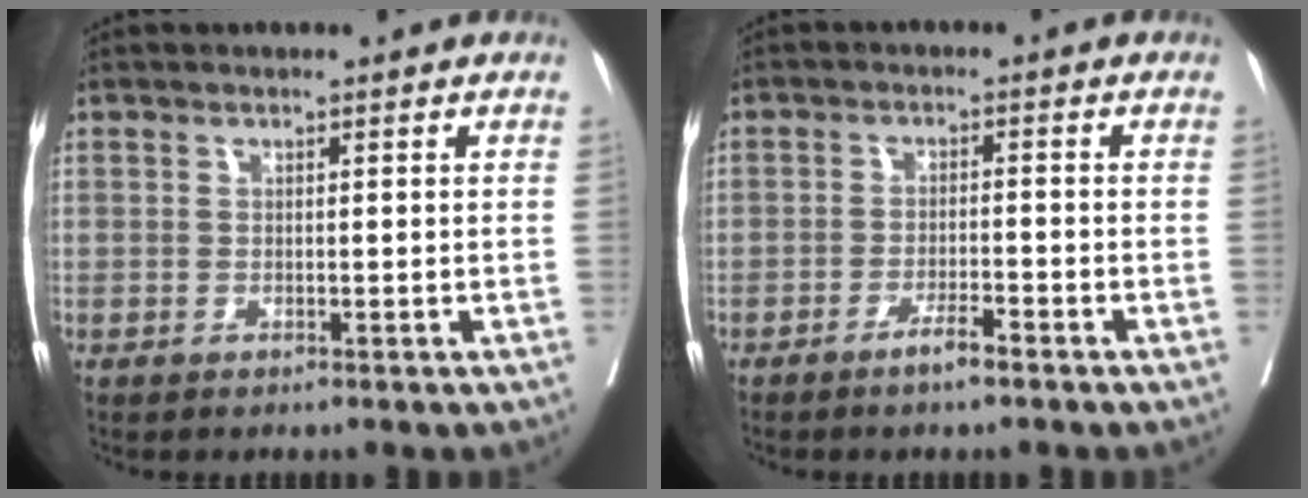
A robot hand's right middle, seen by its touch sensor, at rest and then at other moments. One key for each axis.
{"total": 3.1, "fx": -2.3, "fy": 0.0, "fz": 2.1, "tx": -0.041, "ty": -0.003, "tz": -0.041}